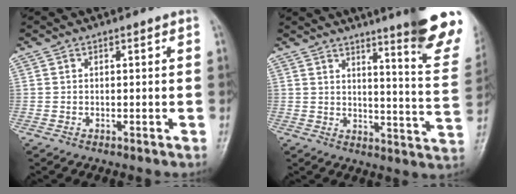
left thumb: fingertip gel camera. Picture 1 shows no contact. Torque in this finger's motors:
{"motor_torque": [3.16, 1.85, 1.19, -1.58, 0.07]}